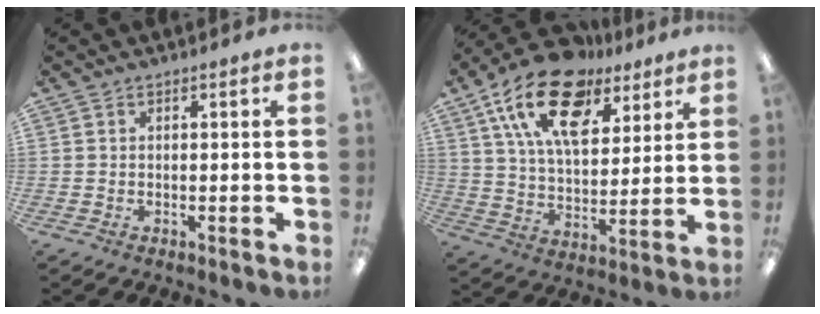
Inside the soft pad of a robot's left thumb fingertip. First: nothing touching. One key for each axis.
{"total": 20.3, "fx": 11.9, "fy": 10.9, "fz": 12.3, "tx": -0.216, "ty": -0.048, "tz": 0.212}